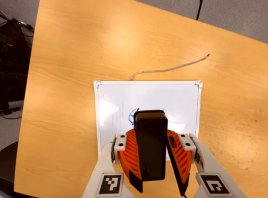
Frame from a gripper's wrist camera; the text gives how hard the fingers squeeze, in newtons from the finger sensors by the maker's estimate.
{"total": 8.5, "left": 8.8, "right": 8.3}